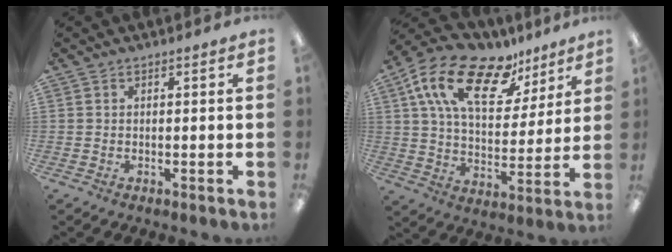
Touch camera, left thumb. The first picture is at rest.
{"total": 20.1, "force": [12.4, 9.7, 12.6], "torque": [-0.225, -0.055, 0.218]}